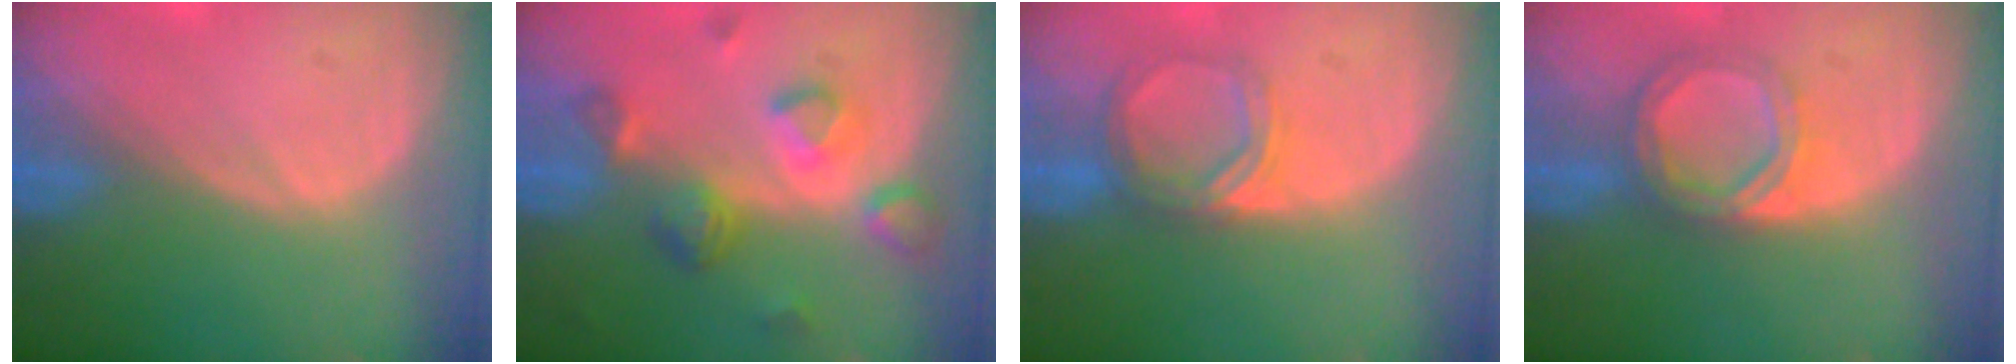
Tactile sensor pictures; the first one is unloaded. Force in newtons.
{"total": 7.8, "press": 6.9, "slide": 3.6}
{"total": 4.9, "press": 4.6, "slide": 1.9}
{"total": 5.6, "press": 5.3, "slide": 1.9}